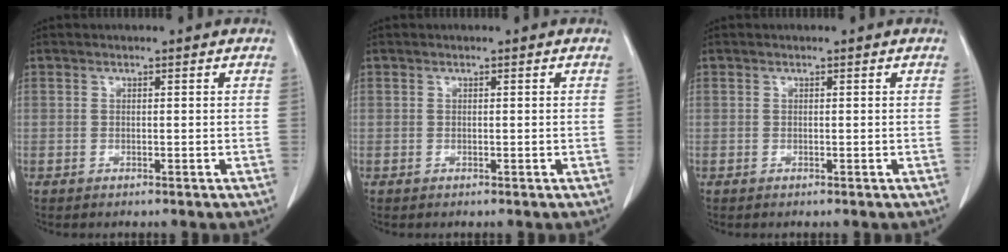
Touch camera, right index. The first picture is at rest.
{"total": 0.0}
{"total": 0.0}